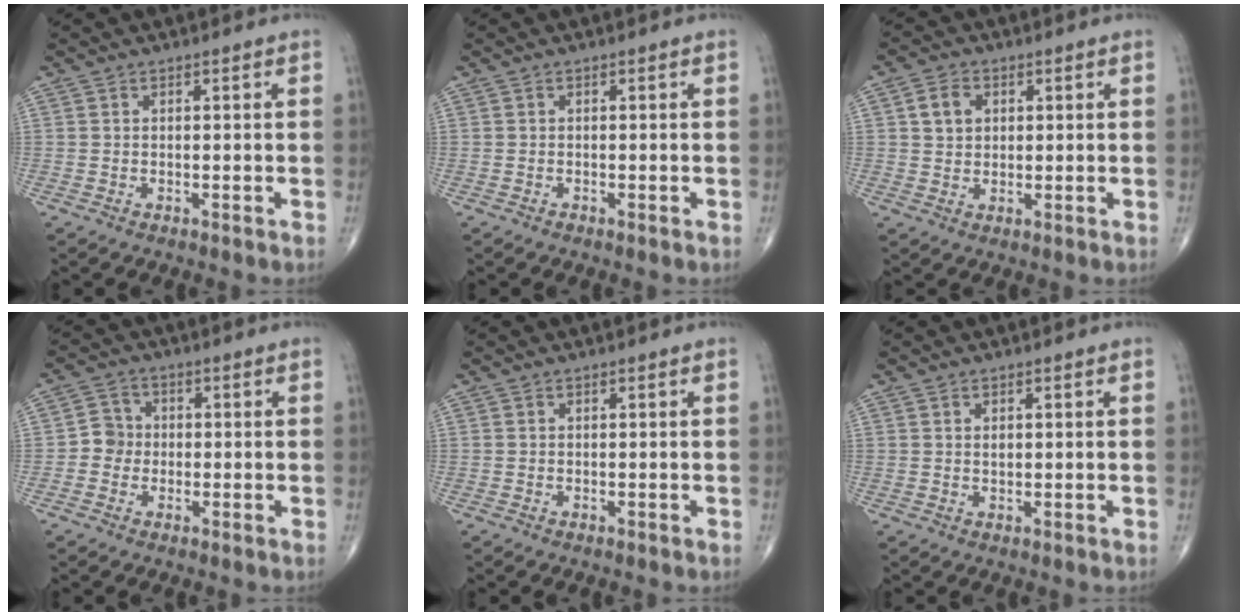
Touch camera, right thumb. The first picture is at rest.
{"total": 0.0}
{"total": 4.5, "force": [1.2, 3.6, 2.4], "torque": [-0.028, 0.000, 0.020]}
{"total": 3.9, "force": [-0.7, 3.7, 1.1], "torque": [0.005, 0.011, -0.023]}
{"total": 0.0}
{"total": 0.9, "force": [0.4, 0.6, 0.7], "torque": [-0.010, -0.002, 0.008]}